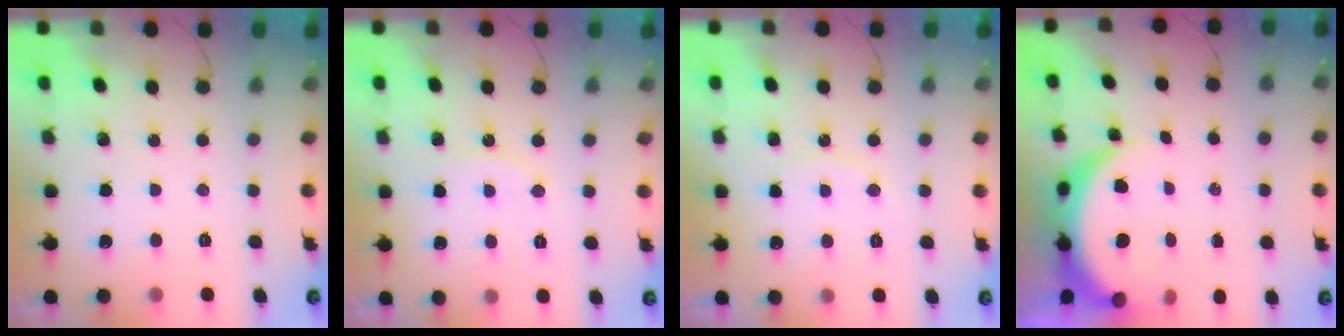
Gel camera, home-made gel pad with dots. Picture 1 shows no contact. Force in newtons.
{"total": 6.9, "press": 6.9, "slide": 0.7}
{"total": 5.2, "press": 5.2, "slide": 0.5}
{"total": 7.4, "press": 7.3, "slide": 1.0}